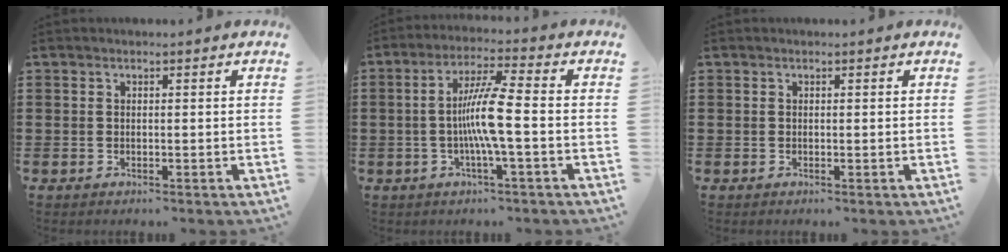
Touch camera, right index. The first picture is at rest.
{"total": 8.0, "force": [-1.1, 0.3, 7.9], "torque": [-0.153, -0.007, -0.029]}
{"total": 0.0}